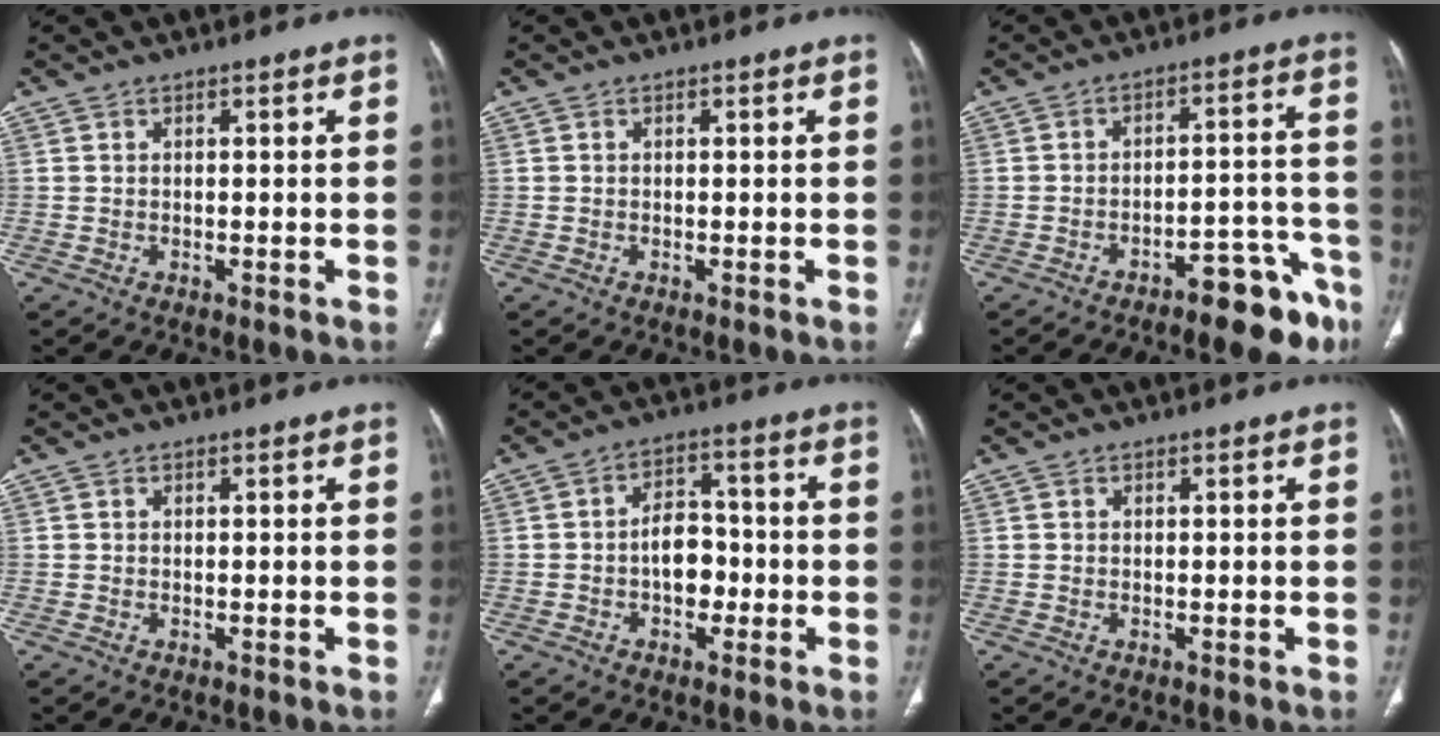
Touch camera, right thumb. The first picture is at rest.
{"total": 0.0}
{"total": 11.8, "force": [-7.9, 4.4, 7.6], "torque": [-0.068, 0.071, -0.105]}
{"total": 0.0}
{"total": 7.2, "force": [-1.6, 5.1, 4.9], "torque": [-0.049, 0.026, -0.032]}
{"total": 0.0}